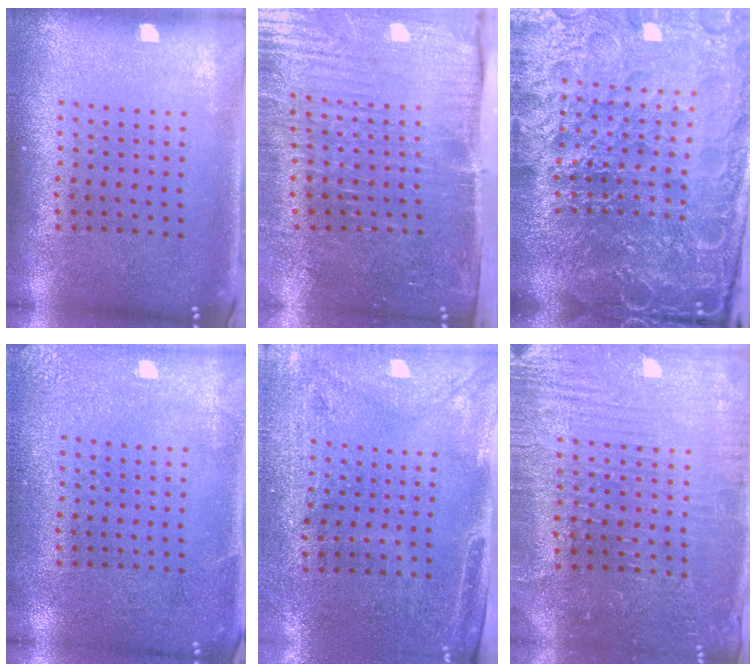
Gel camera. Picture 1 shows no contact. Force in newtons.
{"total": 5.4, "press": 4.6, "slide": 2.8}
{"total": 6.8, "press": 6.0, "slide": 3.3}
{"total": 2.7, "press": 2.6, "slide": 0.2}
{"total": 2.9, "press": 2.5, "slide": 1.6}
{"total": 3.5, "press": 3.5, "slide": 0.6}